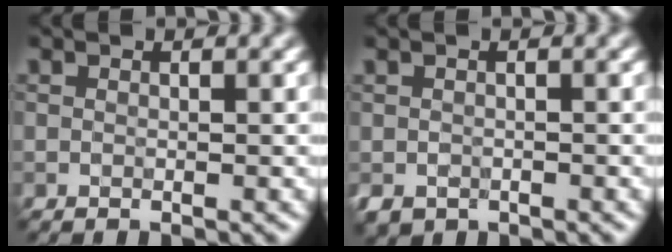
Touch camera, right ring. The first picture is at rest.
{"total": 1.5, "force": [-0.7, 1.2, 0.6], "torque": [-0.012, -0.007, -0.015]}